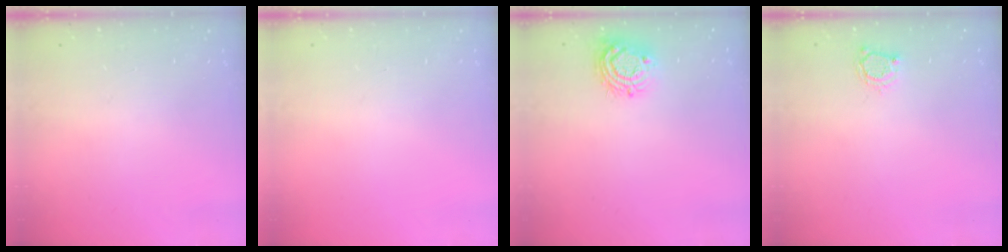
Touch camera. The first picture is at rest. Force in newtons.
{"total": 0.0}
{"total": 9.9, "press": 9.9, "slide": 0.7}
{"total": 3.2, "press": 3.2, "slide": 0.4}